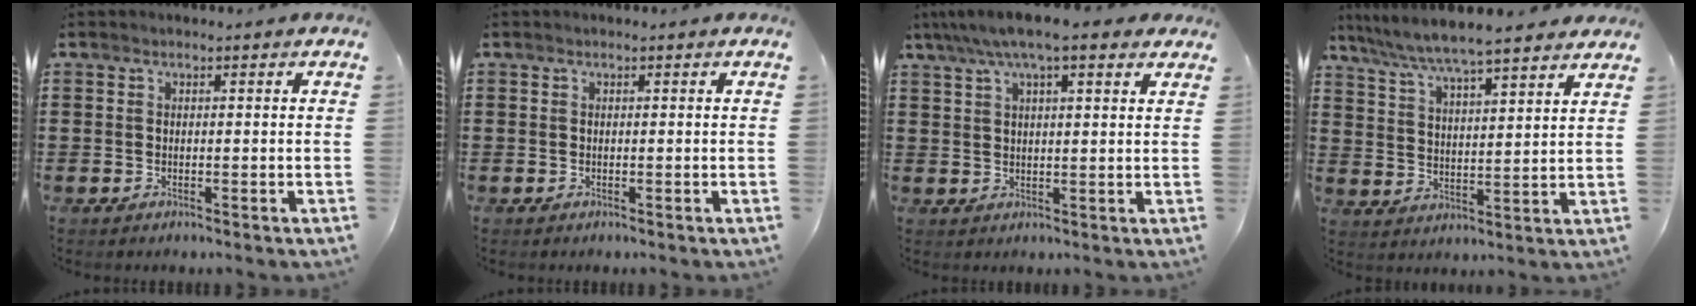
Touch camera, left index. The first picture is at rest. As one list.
[{"total": 0.0}, {"total": 6.4, "force": [4.6, 1.4, 4.3], "torque": [-0.094, 0.001, 0.080]}, {"total": 5.9, "force": [5.5, 0.0, 2.2], "torque": [-0.067, -0.030, 0.093]}]